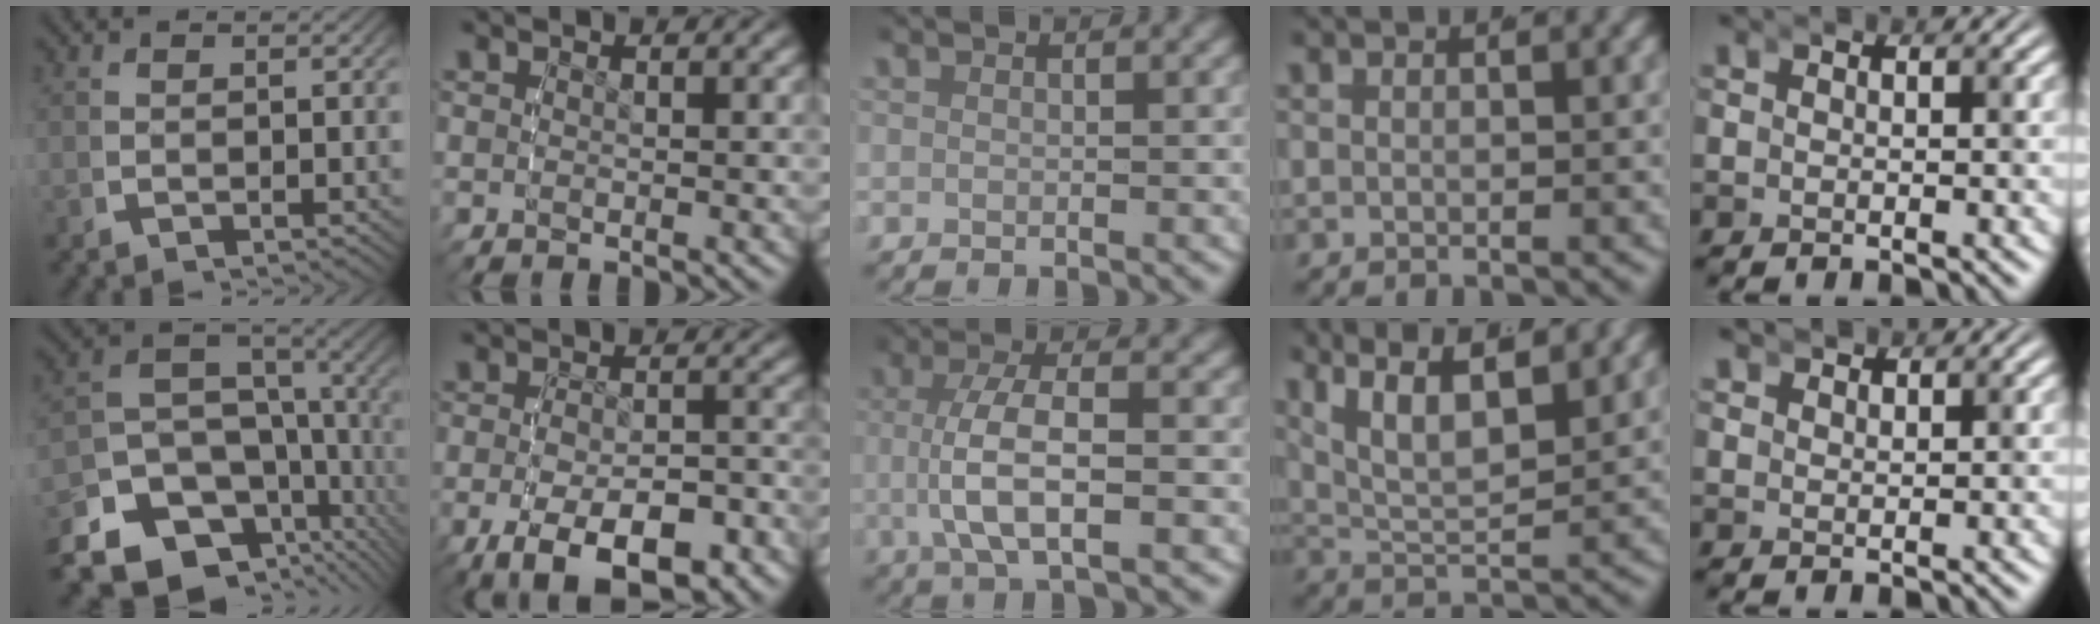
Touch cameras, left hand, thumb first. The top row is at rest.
{"thumb": {"total": 14.0, "force": [-4.1, 10.2, 8.7], "torque": [-0.151, -0.039, -0.059]}, "index": {"total": 9.0, "force": [-5.5, 4.1, 5.9], "torque": [-0.106, -0.033, -0.066]}, "middle": {"total": 5.1, "force": [-0.4, 1.6, 4.8], "torque": [-0.100, -0.001, -0.008]}, "ring": {"total": 9.0, "force": [3.0, 6.1, 5.9], "torque": [-0.126, -0.011, 0.040]}, "little": {"total": 1.4, "force": [1.3, 0.2, 0.2], "torque": [-0.007, 0.001, 0.025]}}